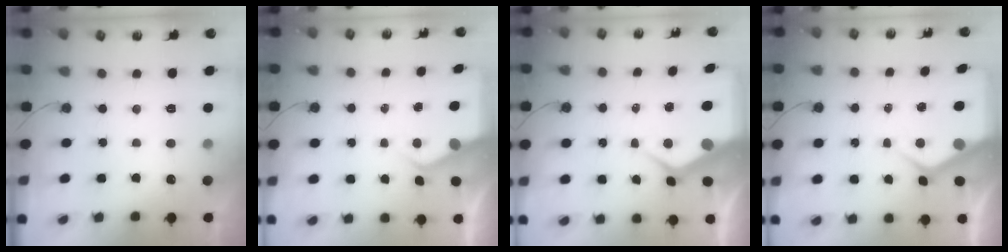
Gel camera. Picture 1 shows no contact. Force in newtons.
{"total": 4.2, "press": 4.1, "slide": 0.6}
{"total": 11.5, "press": 11.4, "slide": 0.9}
{"total": 7.6, "press": 7.6, "slide": 0.9}